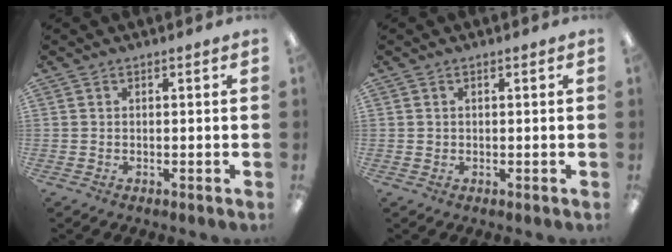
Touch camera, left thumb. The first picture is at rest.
{"total": 0.5, "force": [0.2, 0.5, 0.1], "torque": [-0.002, 0.003, 0.002]}